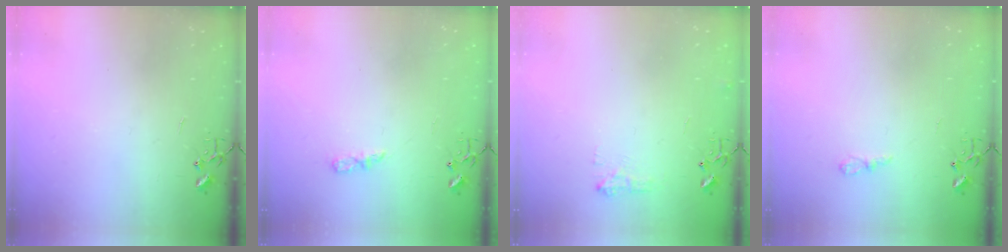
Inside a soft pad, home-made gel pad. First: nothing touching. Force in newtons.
{"total": 4.6, "press": 4.6, "slide": 0.6}
{"total": 7.4, "press": 7.4, "slide": 0.5}
{"total": 5.7, "press": 5.7, "slide": 0.3}